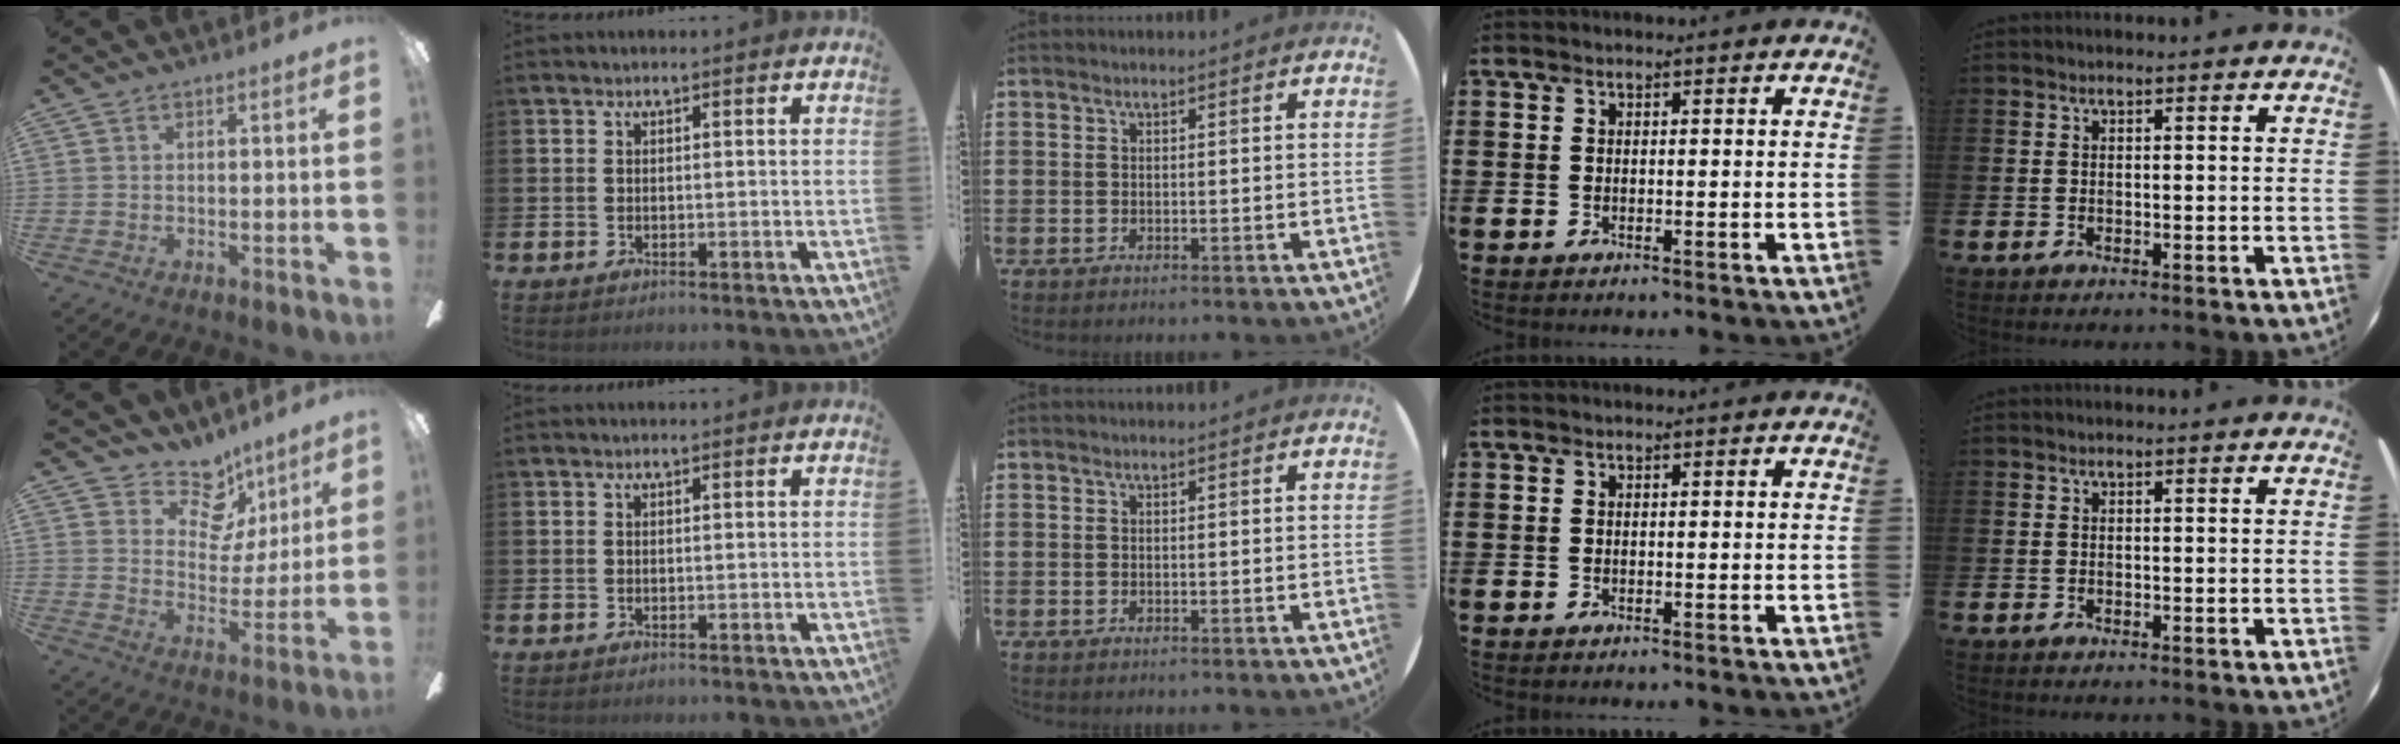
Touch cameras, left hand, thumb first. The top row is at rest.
{"thumb": {"total": 12.1, "force": [8.4, 7.6, 4.4], "torque": [-0.068, -0.059, 0.158]}}